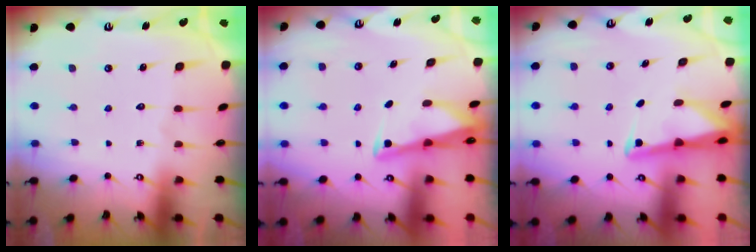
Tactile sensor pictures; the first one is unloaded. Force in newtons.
{"total": 2.8, "press": 2.8, "slide": 0.3}
{"total": 2.9, "press": 2.9, "slide": 0.3}